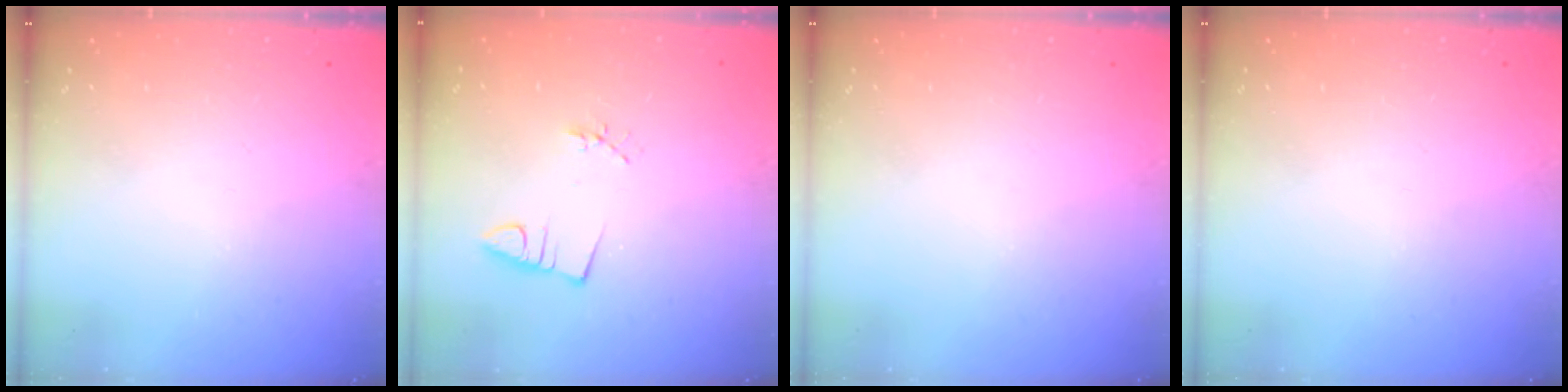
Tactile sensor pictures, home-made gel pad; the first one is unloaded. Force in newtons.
{"total": 2.6, "press": 1.1, "slide": 2.4}
{"total": 0.0}
{"total": 0.0}